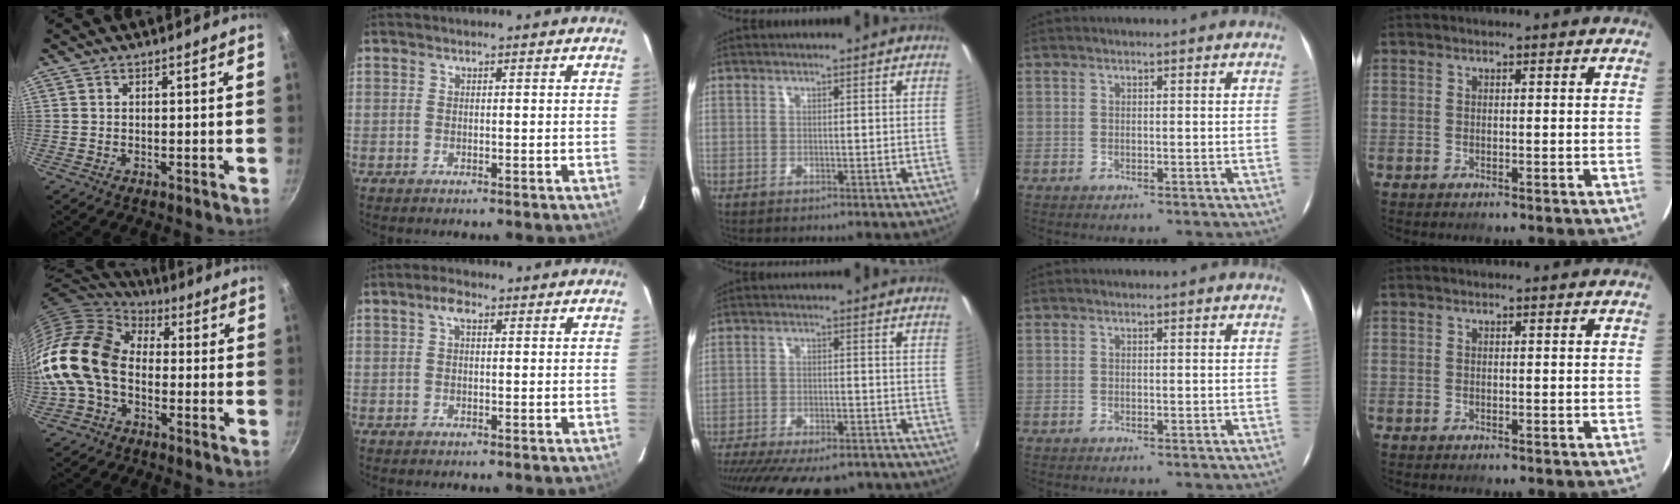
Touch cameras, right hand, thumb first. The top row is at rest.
{"thumb": {"total": 17.6, "force": [-1.6, 12.2, 12.6], "torque": [-0.226, 0.036, -0.050]}, "index": {"total": 2.5, "force": [0.9, 1.2, 2.0], "torque": [-0.037, 0.010, 0.013]}, "middle": {"total": 20.7, "force": [-17.2, 6.4, 9.6], "torque": [-0.193, -0.030, -0.238]}}